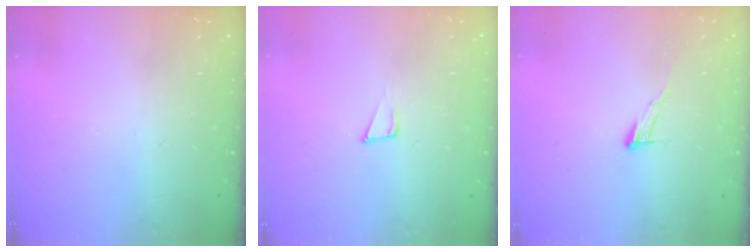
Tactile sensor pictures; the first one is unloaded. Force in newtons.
{"total": 5.5, "press": 5.4, "slide": 0.8}
{"total": 6.5, "press": 6.5, "slide": 0.4}